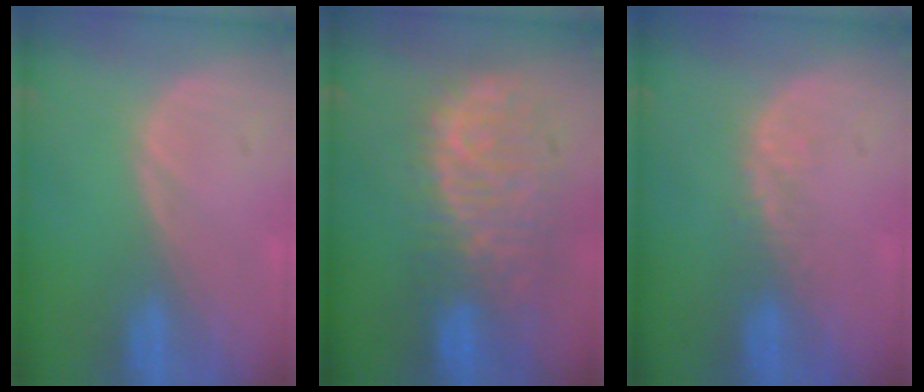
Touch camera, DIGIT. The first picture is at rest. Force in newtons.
{"total": 11.0, "press": 9.6, "slide": 5.5}
{"total": 2.2, "press": 1.6, "slide": 1.5}